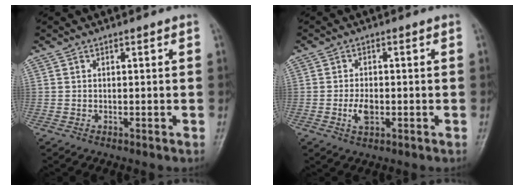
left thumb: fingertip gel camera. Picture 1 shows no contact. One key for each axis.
{"total": 3.9, "fx": -1.0, "fy": 2.1, "fz": 3.1, "tx": -0.057, "ty": 0.002, "tz": -0.018}